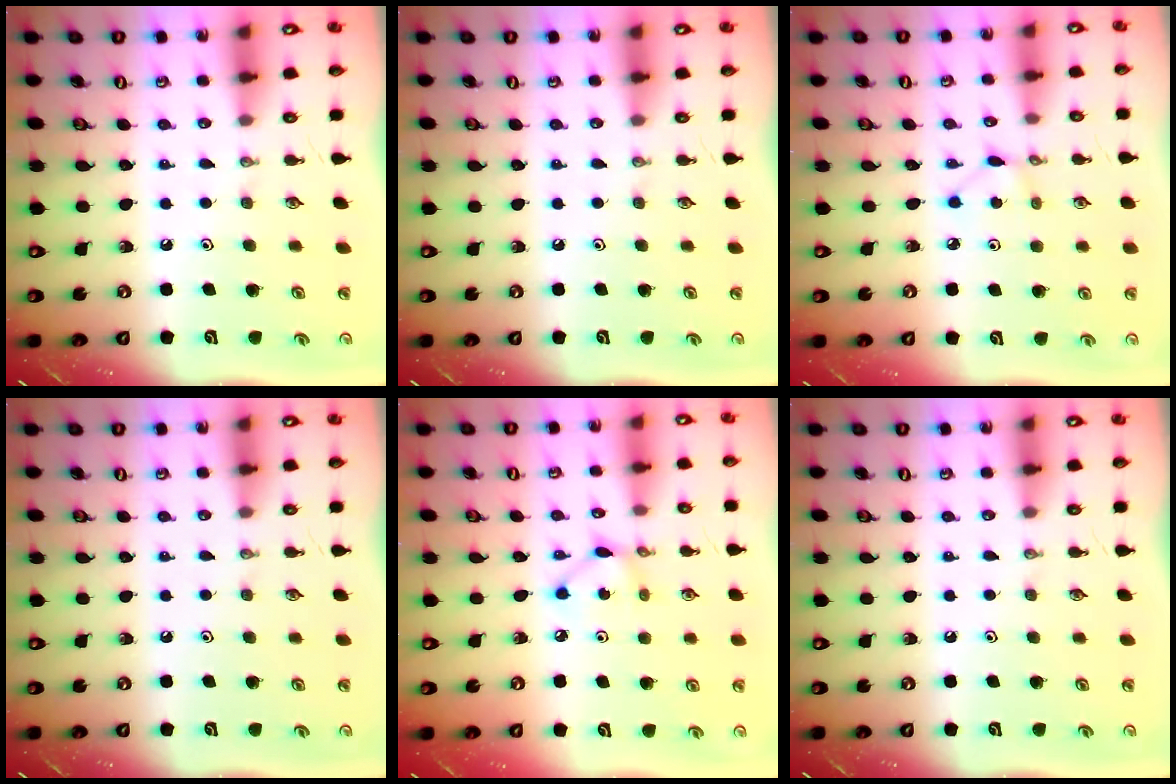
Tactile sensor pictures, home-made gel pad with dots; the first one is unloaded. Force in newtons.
{"total": 0.0}
{"total": 2.1, "press": 2.1, "slide": 0.3}
{"total": 0.0}
{"total": 4.0, "press": 4.0, "slide": 0.2}
{"total": 0.0}